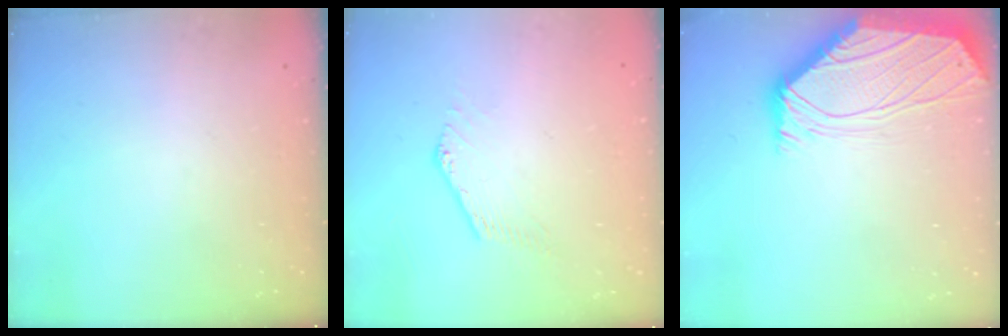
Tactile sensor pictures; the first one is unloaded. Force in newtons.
{"total": 0.8, "press": 0.8, "slide": 0.1}
{"total": 0.0}